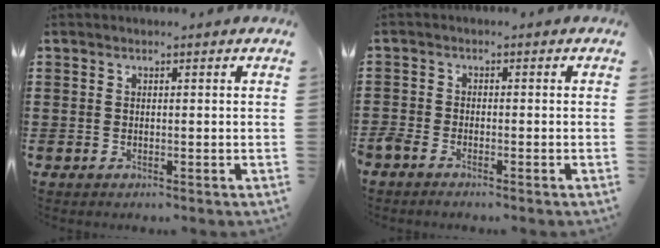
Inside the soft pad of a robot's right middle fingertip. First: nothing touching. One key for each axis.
{"total": 1.6, "fx": -1.4, "fy": 0.4, "fz": 0.6, "tx": -0.021, "ty": -0.001, "tz": -0.030}